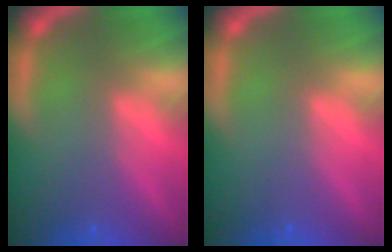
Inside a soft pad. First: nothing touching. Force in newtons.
{"total": 0.0}